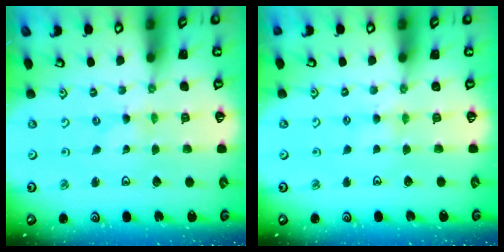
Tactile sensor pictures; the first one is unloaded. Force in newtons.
{"total": 3.0, "press": 2.9, "slide": 0.5}